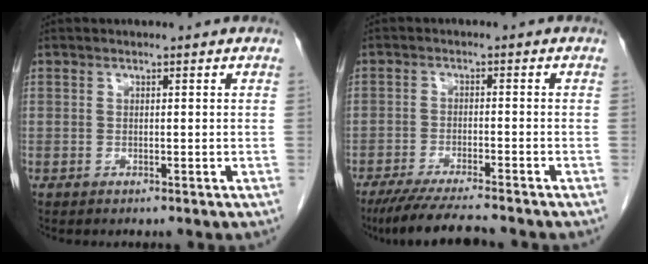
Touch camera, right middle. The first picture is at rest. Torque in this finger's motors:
{"motor_torque": [0.16, -0.15, 0.07, 0.06]}